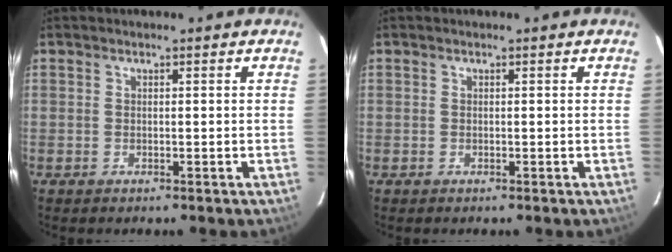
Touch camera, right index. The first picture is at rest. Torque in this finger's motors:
{"motor_torque": [-0.04, -0.01, 0.01, 0.01]}